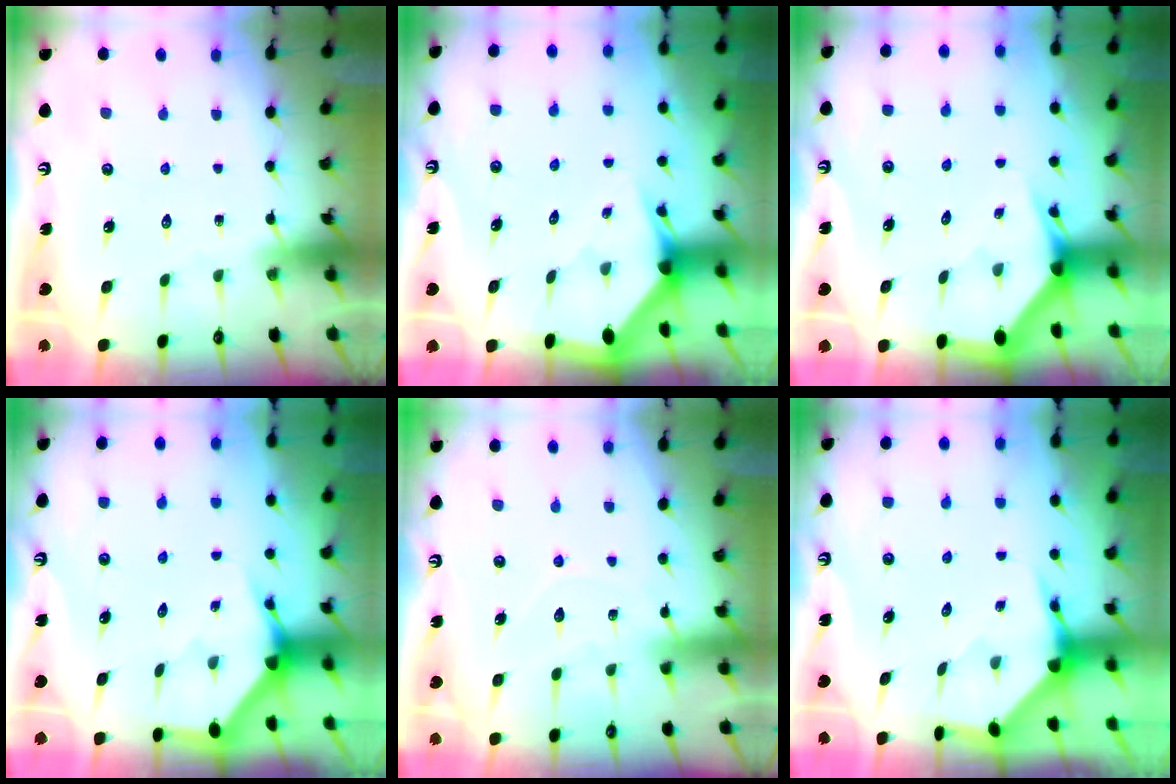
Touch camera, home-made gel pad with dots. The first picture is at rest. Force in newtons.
{"total": 3.0, "press": 3.0, "slide": 0.2}
{"total": 2.9, "press": 2.9, "slide": 0.0}
{"total": 3.4, "press": 3.4, "slide": 0.2}
{"total": 6.3, "press": 6.3, "slide": 0.4}
{"total": 4.0, "press": 3.9, "slide": 0.4}